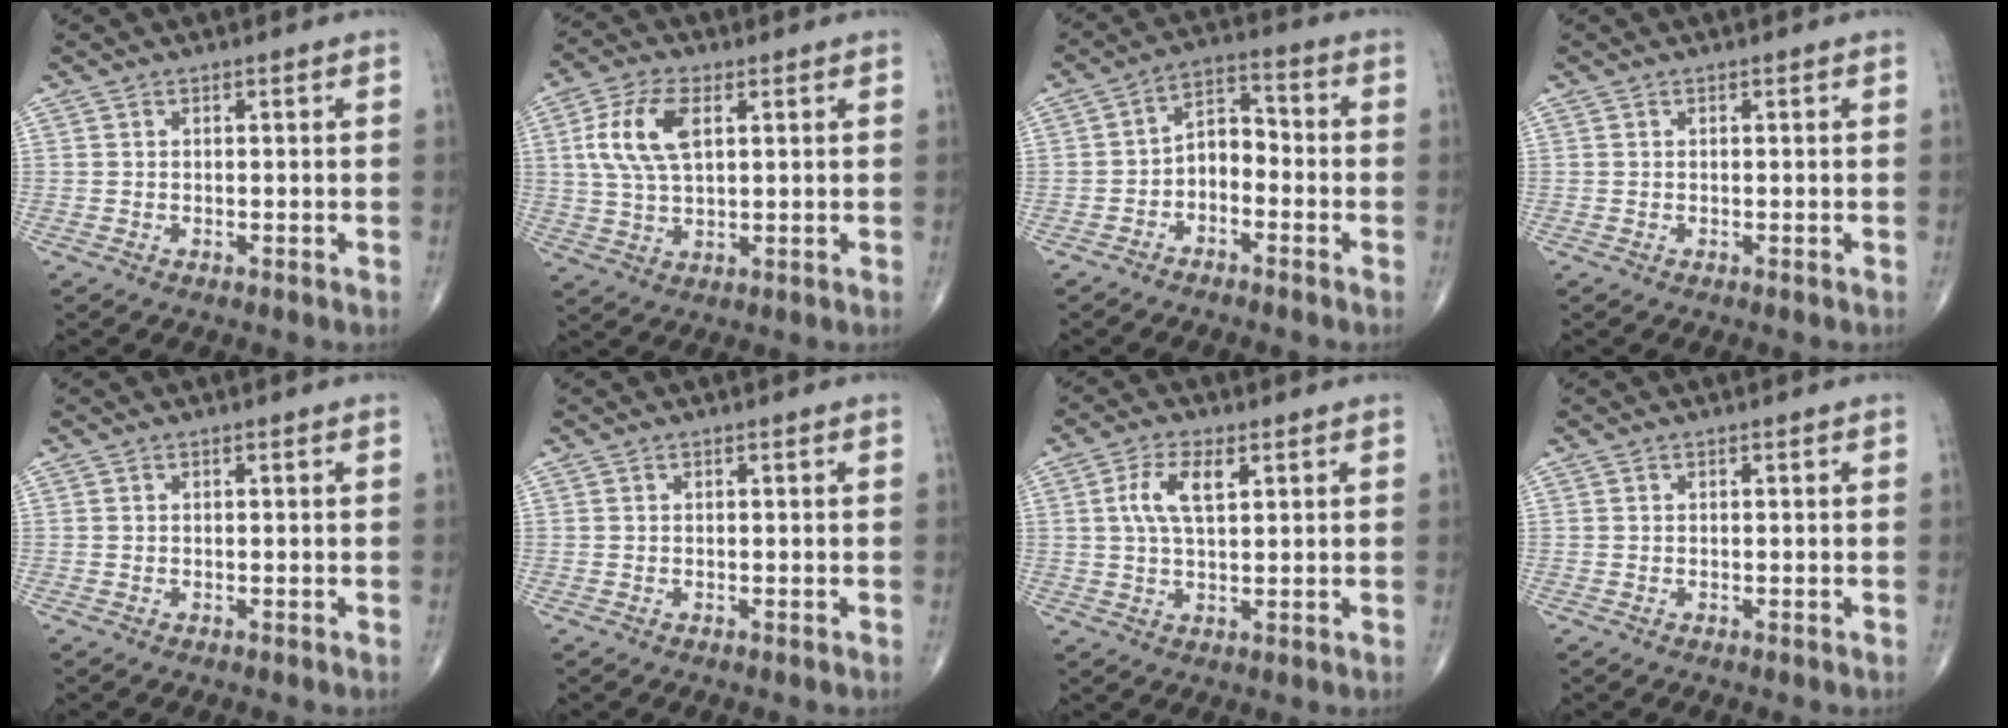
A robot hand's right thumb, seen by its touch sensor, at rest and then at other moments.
{"total": 10.0, "force": [2.7, 5.0, 8.3], "torque": [-0.172, 0.003, 0.053]}
{"total": 6.3, "force": [-2.4, 4.0, 4.3], "torque": [-0.053, 0.041, -0.054]}
{"total": 0.0}
{"total": 0.0}
{"total": 0.0}
{"total": 6.5, "force": [2.1, 2.8, 5.4], "torque": [-0.116, 0.002, 0.041]}
{"total": 0.0}